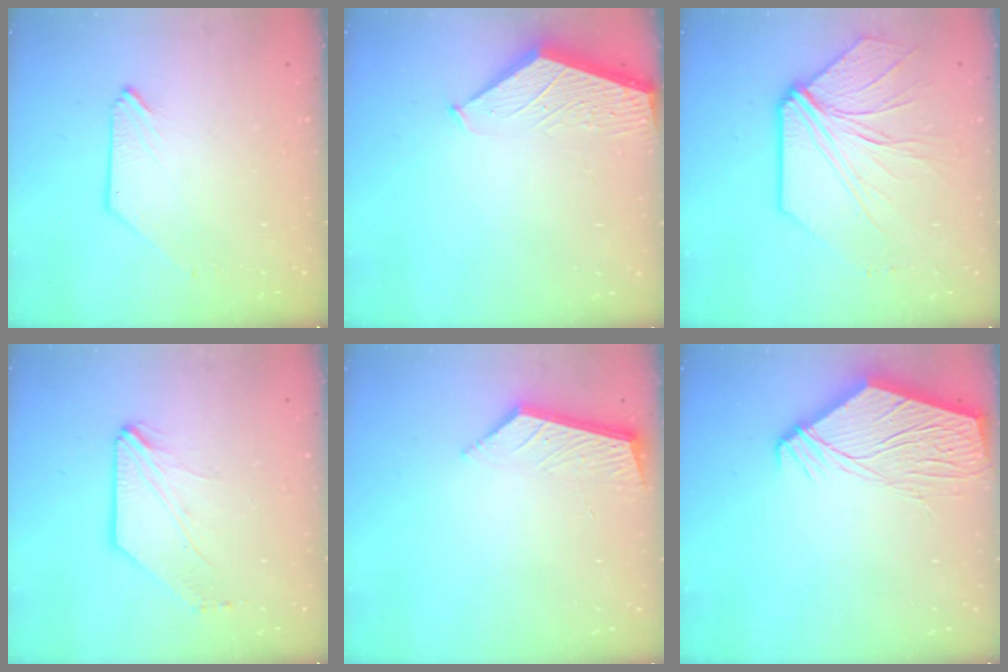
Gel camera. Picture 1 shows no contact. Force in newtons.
{"total": 1.5, "press": 1.5, "slide": 0.2}
{"total": 11.5, "press": 11.4, "slide": 1.8}
{"total": 1.7, "press": 1.7, "slide": 0.3}
{"total": 5.9, "press": 5.9, "slide": 0.7}
{"total": 13.8, "press": 13.8, "slide": 1.5}